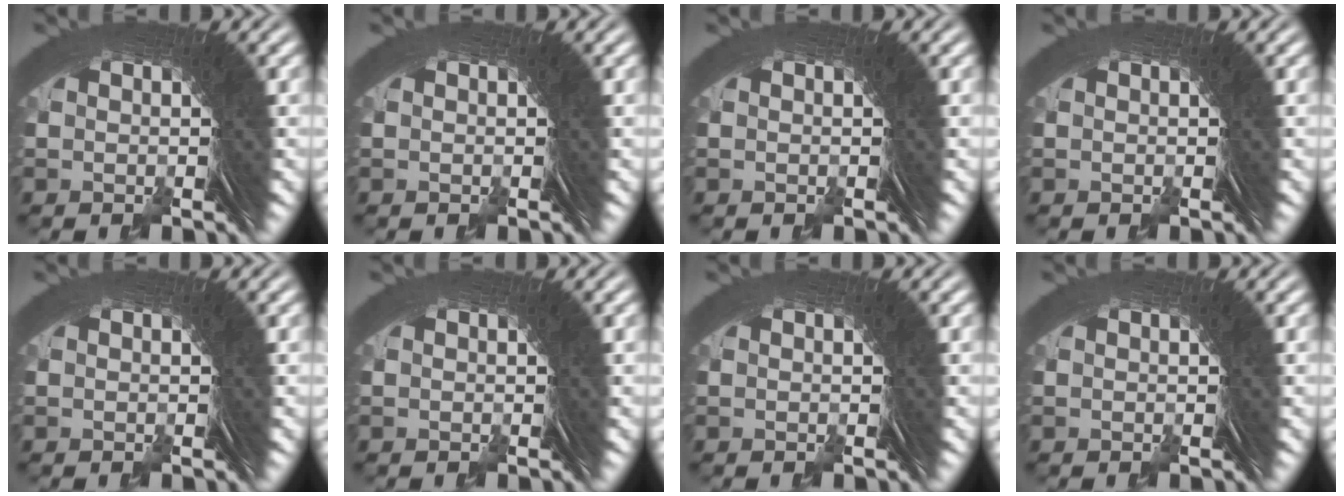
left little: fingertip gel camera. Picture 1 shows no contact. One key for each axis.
{"total": 0.0}
{"total": 0.0}
{"total": 0.0}
{"total": 0.0}
{"total": 0.0}
{"total": 0.0}
{"total": 0.0}